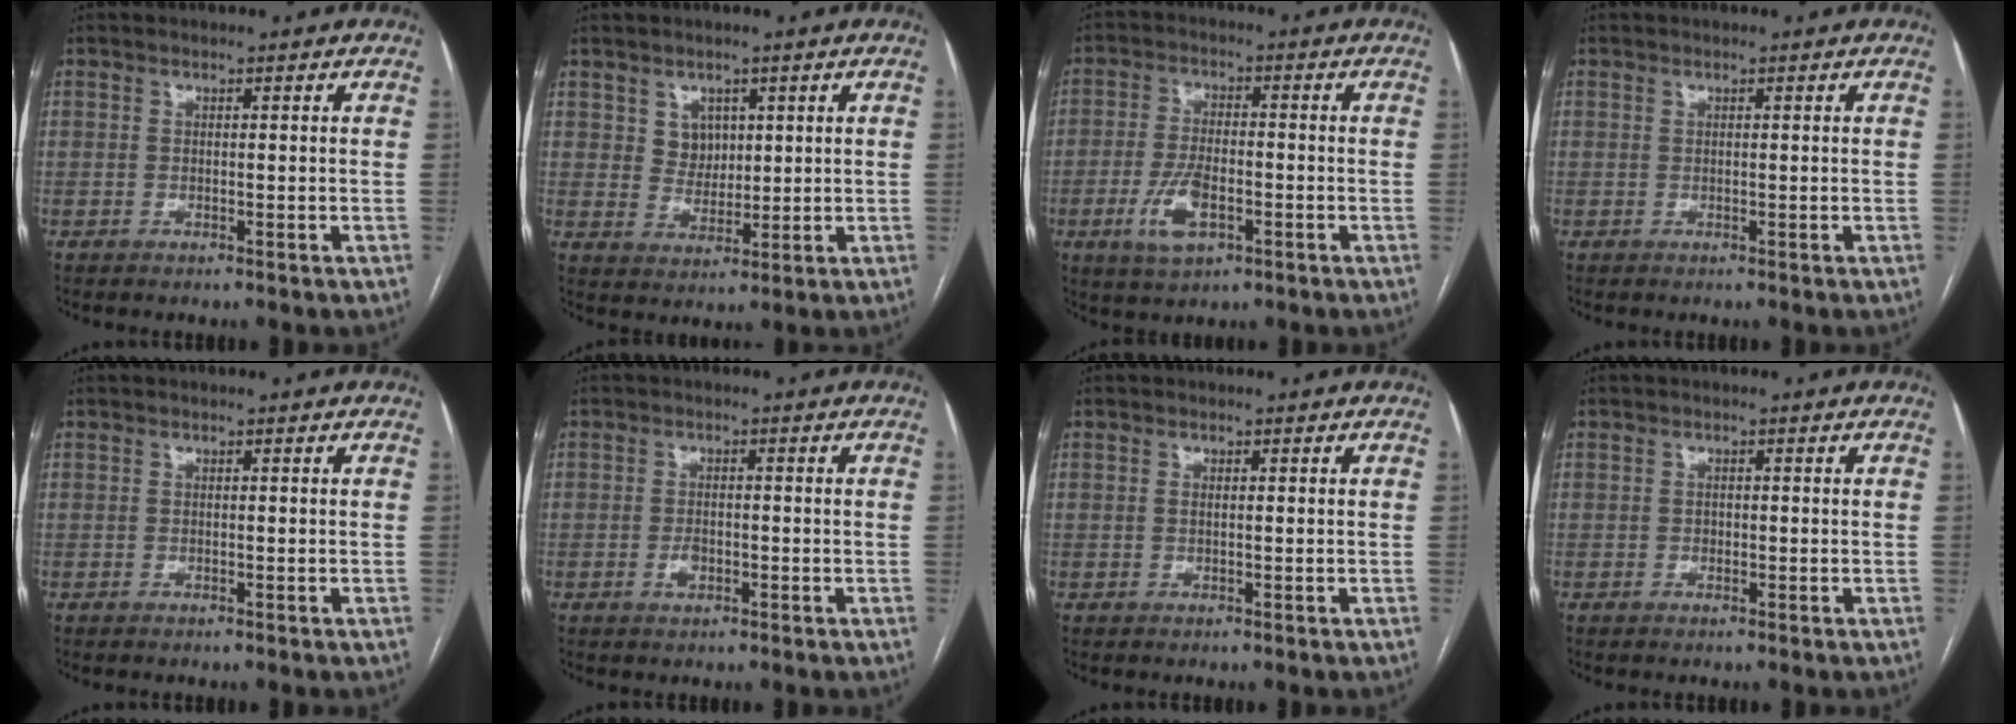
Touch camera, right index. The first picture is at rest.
{"total": 4.0, "force": [1.7, 3.3, 1.4], "torque": [-0.022, 0.003, 0.034]}
{"total": 7.2, "force": [-2.7, 2.9, 6.0], "torque": [-0.128, -0.003, -0.046]}
{"total": 0.0}
{"total": 0.0}
{"total": 2.1, "force": [-0.8, 1.2, 1.6], "torque": [-0.030, 0.002, -0.011]}
{"total": 0.6, "force": [0.1, 0.2, 0.6], "torque": [-0.012, 0.000, 0.001]}
{"total": 0.7, "force": [-0.1, 0.6, 0.3], "torque": [-0.003, 0.003, -0.003]}